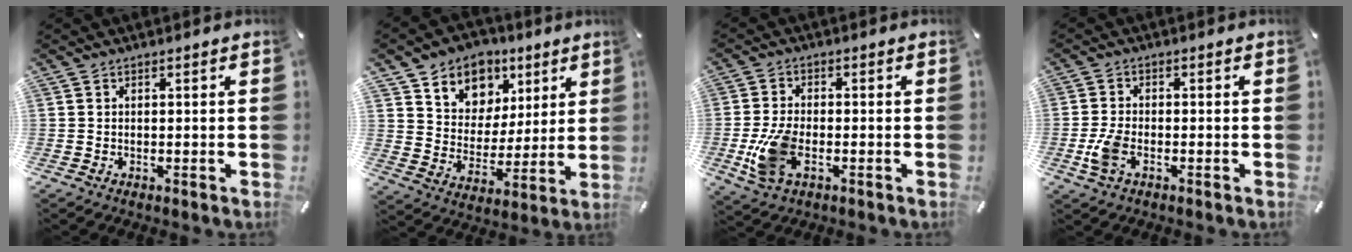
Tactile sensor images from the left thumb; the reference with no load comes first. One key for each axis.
{"total": 9.9, "fx": 5.2, "fy": 8.4, "fz": 0.5, "tx": -0.018, "ty": -0.047, "tz": 0.102}
{"total": 9.9, "fx": -2.6, "fy": 5.7, "fz": 7.7, "tx": -0.166, "ty": -0.002, "tz": -0.042}
{"total": 5.4, "fx": -1.8, "fy": 3.0, "fz": 4.2, "tx": -0.101, "ty": -0.001, "tz": -0.037}